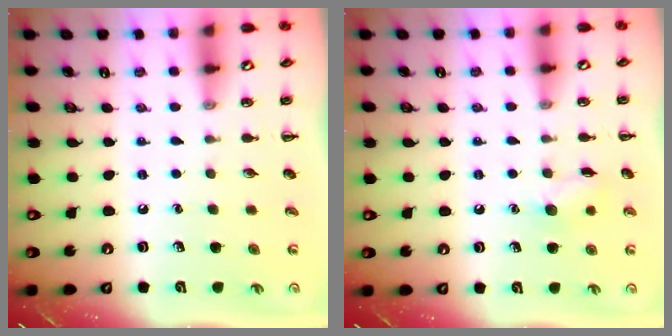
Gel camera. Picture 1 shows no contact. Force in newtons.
{"total": 6.9, "press": 6.9, "slide": 0.8}